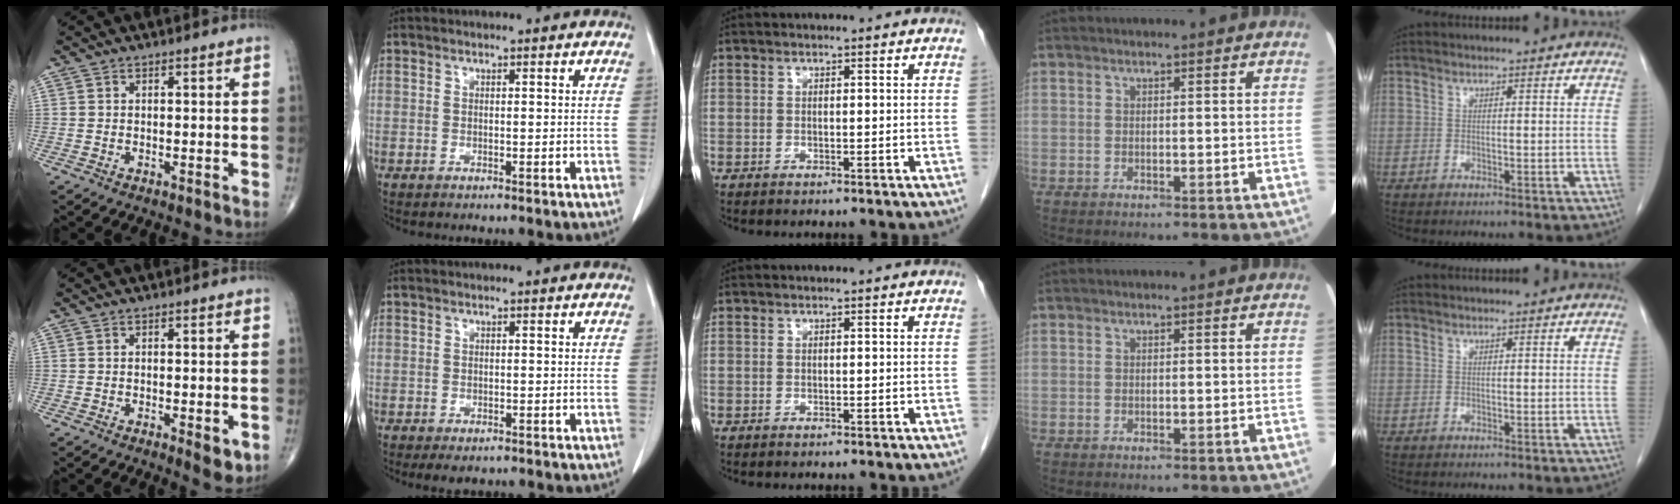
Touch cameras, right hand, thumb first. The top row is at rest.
{"thumb": {"total": 3.3, "force": [-0.9, 1.2, 3.0], "torque": [-0.032, -0.008, -0.010]}, "index": {"total": 2.4, "force": [-1.7, 1.4, 1.0], "torque": [-0.008, -0.001, -0.017]}}